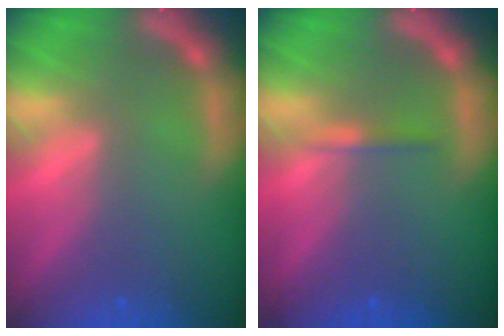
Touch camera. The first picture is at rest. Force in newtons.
{"total": 0.9}